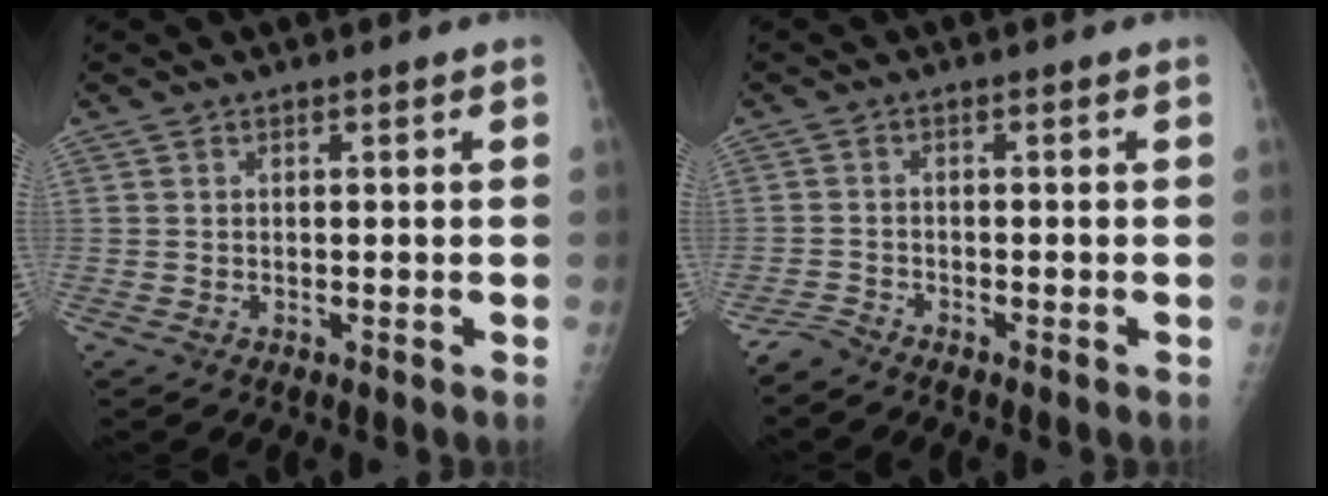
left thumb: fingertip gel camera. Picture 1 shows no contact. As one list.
[{"total": 2.1, "force": [-2.1, 0.1, 0.0], "torque": [-0.003, -0.008, -0.049]}]